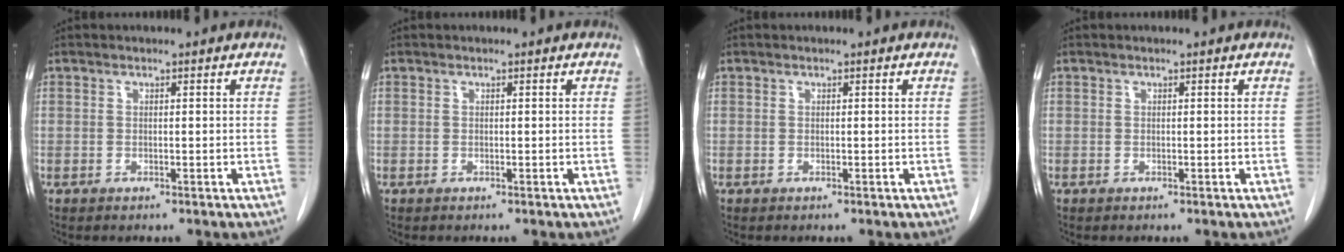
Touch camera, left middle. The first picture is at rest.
{"total": 0.0}
{"total": 0.0}
{"total": 0.0}